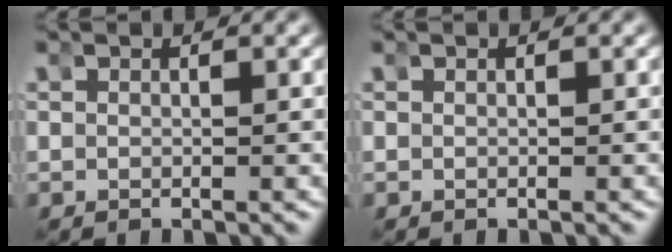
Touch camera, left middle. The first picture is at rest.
{"total": 0.0}